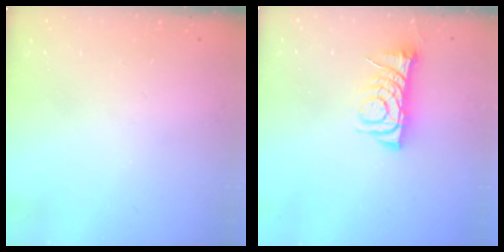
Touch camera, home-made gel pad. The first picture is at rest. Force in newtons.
{"total": 7.6, "press": 7.5, "slide": 0.9}